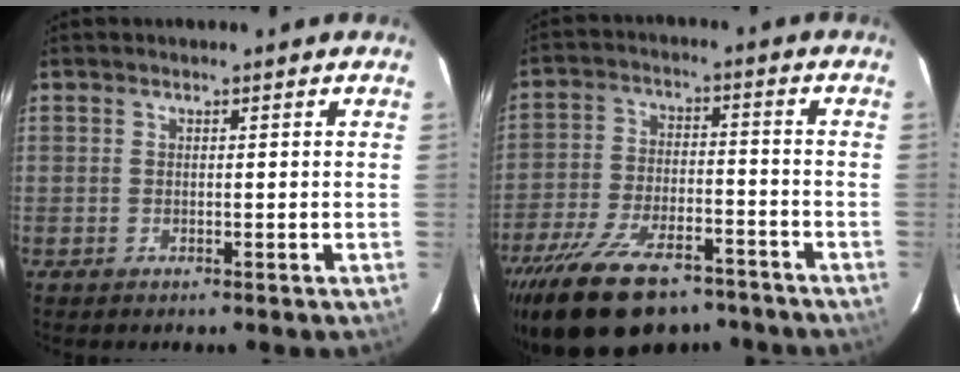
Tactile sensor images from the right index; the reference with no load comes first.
{"total": 20.2, "force": [-15.0, 8.6, 10.4], "torque": [-0.216, -0.022, -0.237]}